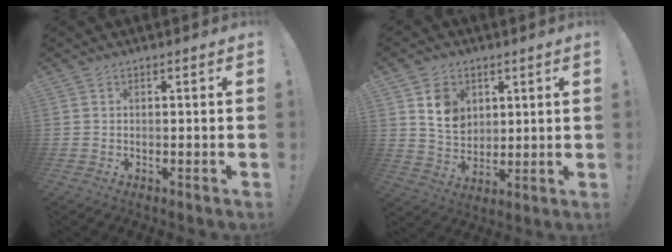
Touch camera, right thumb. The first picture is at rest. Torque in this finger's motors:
{"motor_torque": [0.52, 0.33, 0.15, 0.23, 0.13]}